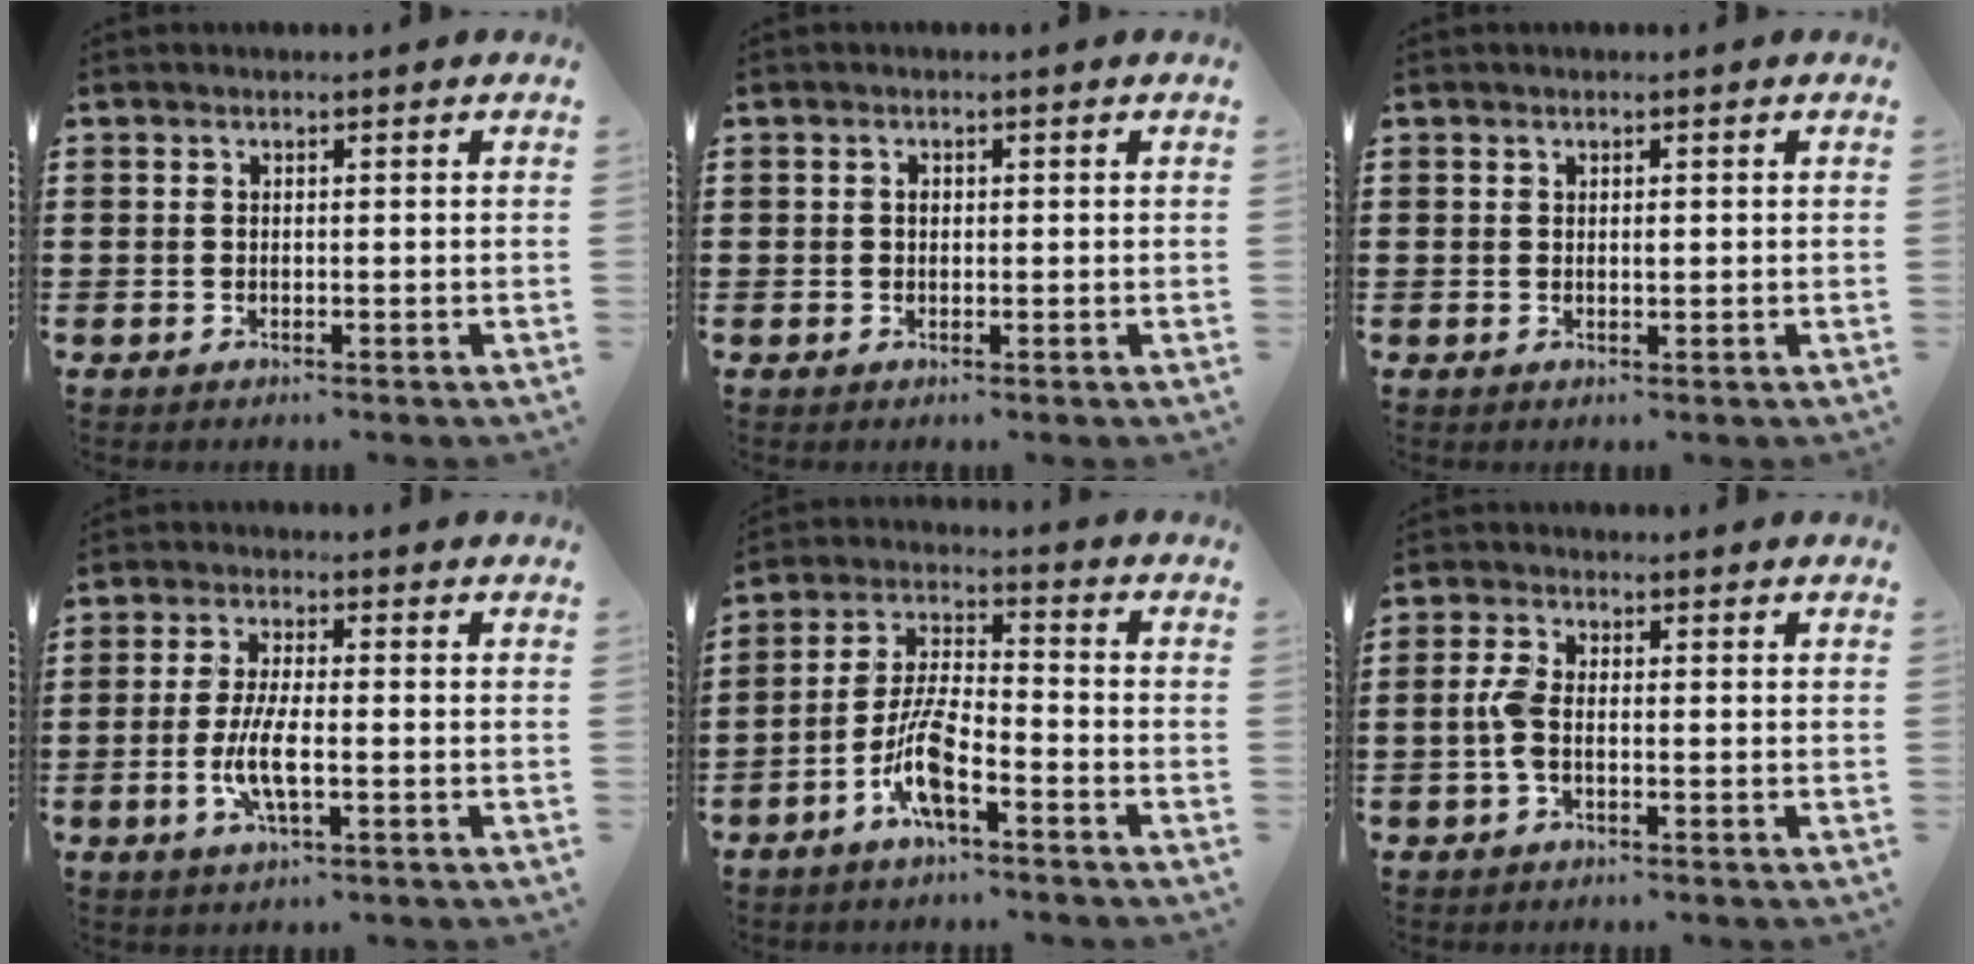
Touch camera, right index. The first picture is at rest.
{"total": 0.8, "force": [0.1, 0.7, 0.5], "torque": [-0.012, 0.003, 0.002]}
{"total": 0.7, "force": [0.3, 0.3, 0.6], "torque": [-0.012, 0.000, 0.005]}
{"total": 6.0, "force": [-1.6, 1.6, 5.5], "torque": [-0.121, -0.007, -0.036]}
{"total": 8.4, "force": [-4.6, 2.1, 6.7], "torque": [-0.156, -0.005, -0.093]}
{"total": 3.5, "force": [-0.8, 1.4, 3.1], "torque": [-0.079, -0.004, -0.021]}